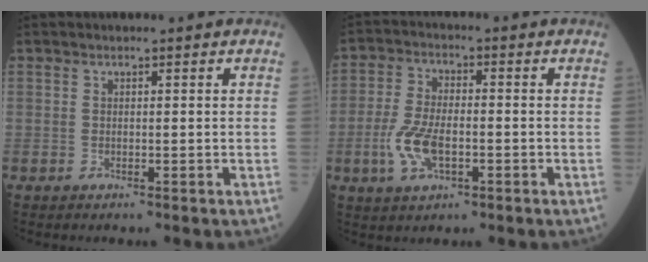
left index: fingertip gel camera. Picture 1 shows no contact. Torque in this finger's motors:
{"motor_torque": [0.93, 0.08, 0.32, 0.16]}